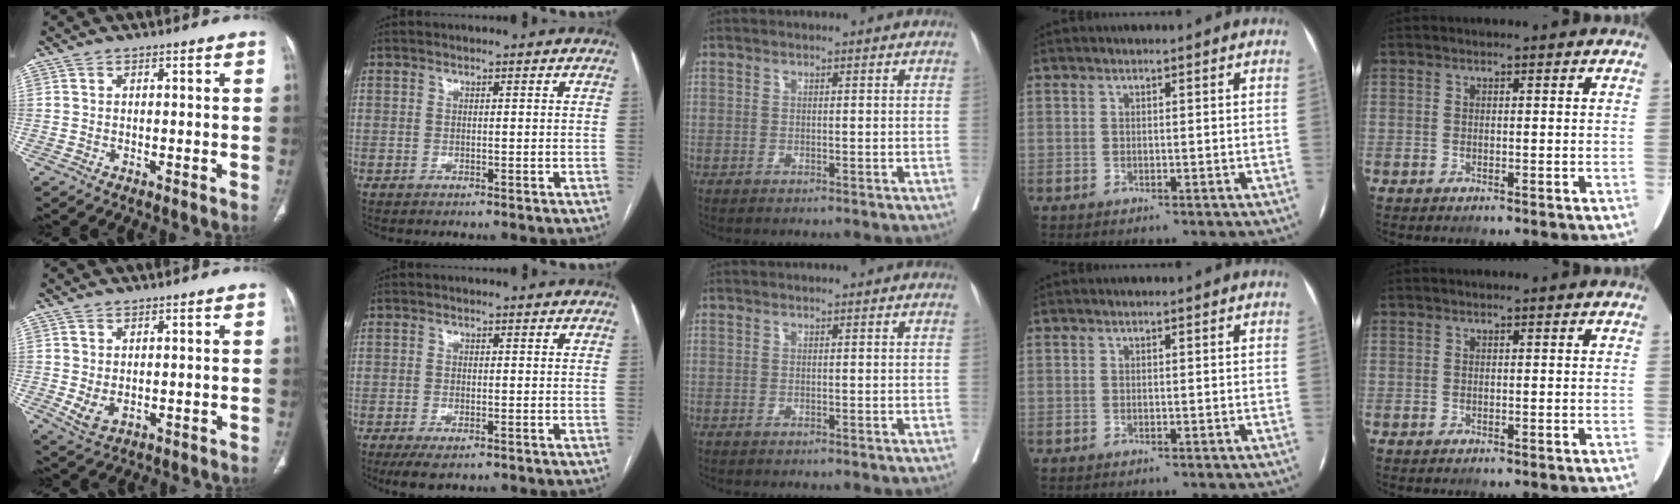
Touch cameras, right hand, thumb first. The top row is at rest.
{"thumb": {"total": 3.2, "force": [-0.1, 2.1, 2.4], "torque": [-0.047, -0.005, 0.013]}, "index": {"total": 3.7, "force": [-2.3, 1.3, 2.6], "torque": [-0.047, -0.007, -0.032]}}